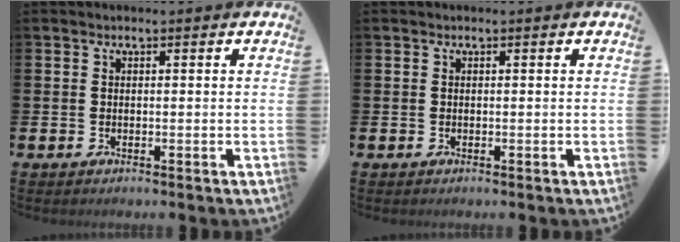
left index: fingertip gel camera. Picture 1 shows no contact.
{"total": 0.0}